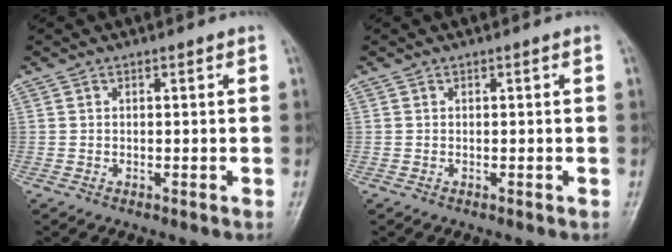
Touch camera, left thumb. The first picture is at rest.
{"total": 0.0}